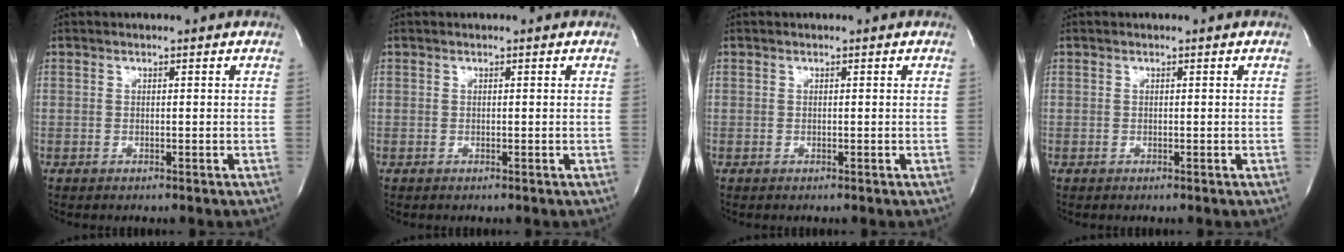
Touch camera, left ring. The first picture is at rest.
{"total": 0.0}
{"total": 0.0}
{"total": 0.0}